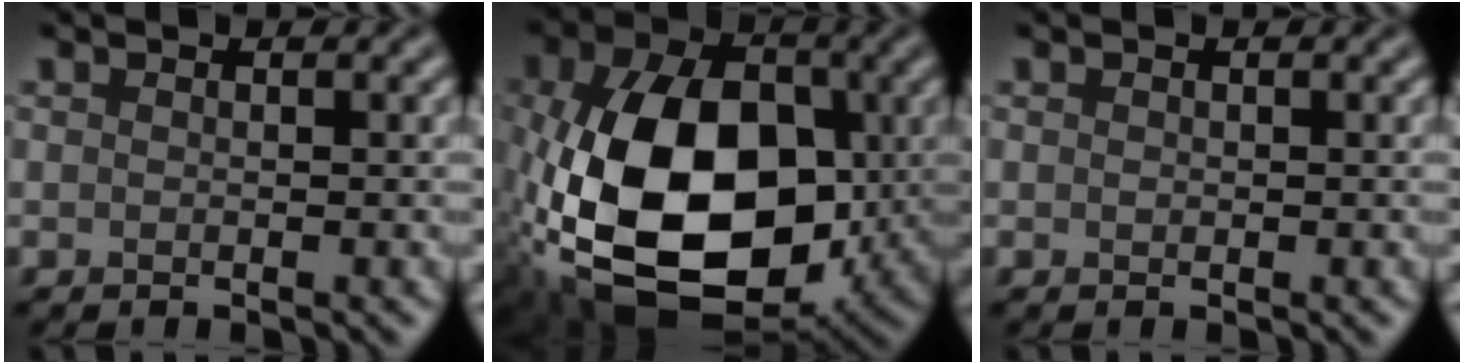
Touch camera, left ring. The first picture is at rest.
{"total": 16.0, "force": [-2.3, 10.1, 12.2], "torque": [-0.232, -0.020, -0.041]}
{"total": 0.0}